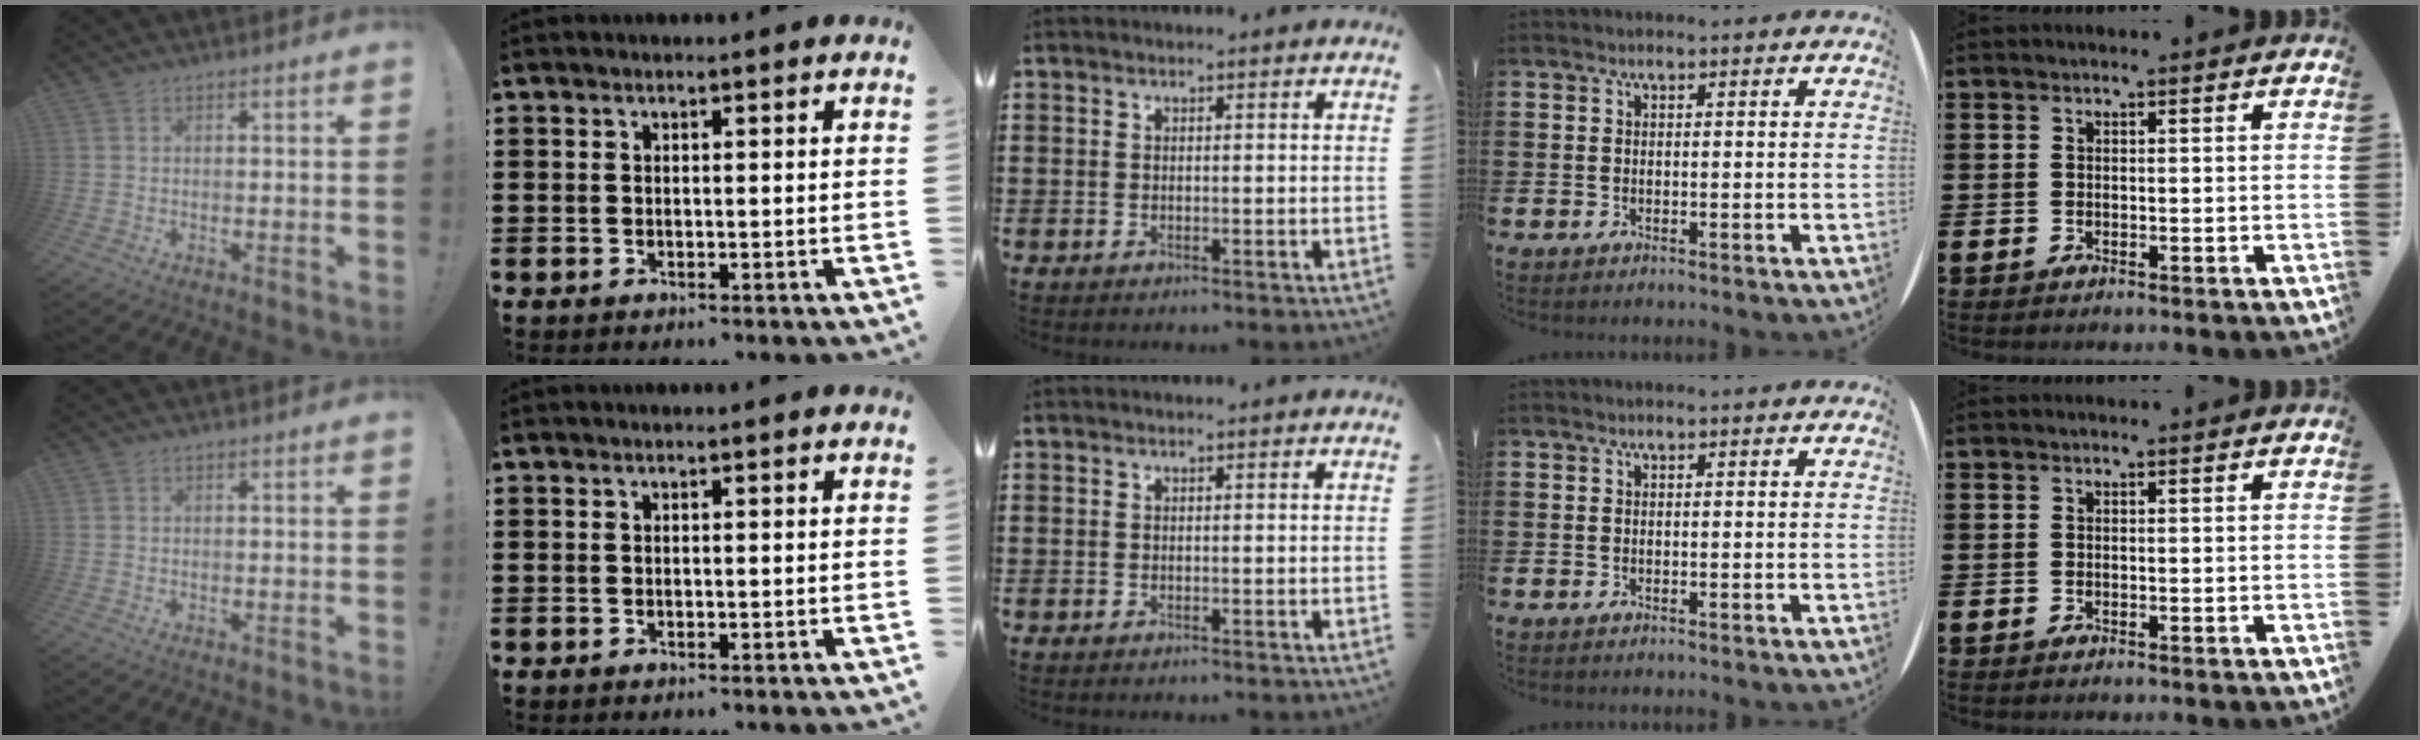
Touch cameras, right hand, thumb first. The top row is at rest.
{}